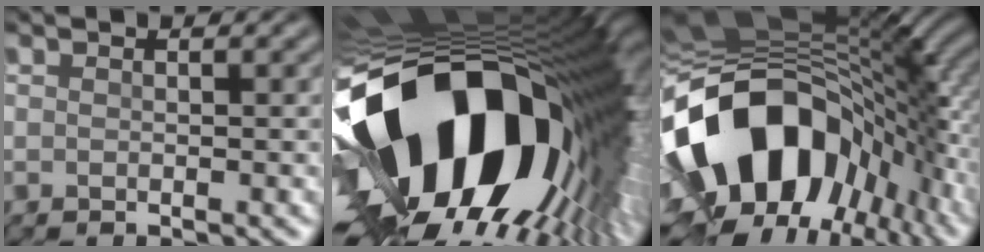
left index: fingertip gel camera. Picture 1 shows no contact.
{"total": 21.6, "force": [-1.9, 11.4, 18.3], "torque": [-0.347, -0.058, -0.023]}
{"total": 17.3, "force": [-4.4, 11.6, 12.1], "torque": [-0.225, -0.008, -0.075]}